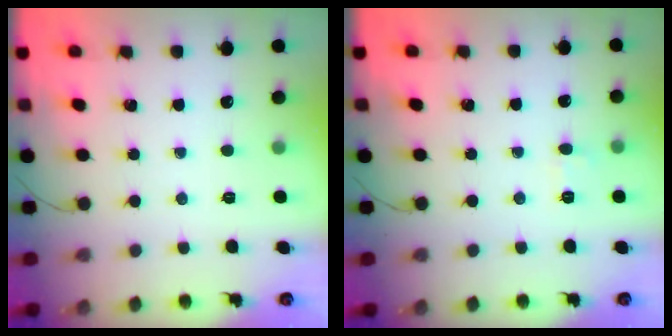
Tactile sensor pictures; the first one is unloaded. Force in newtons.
{"total": 4.8, "press": 4.6, "slide": 1.3}